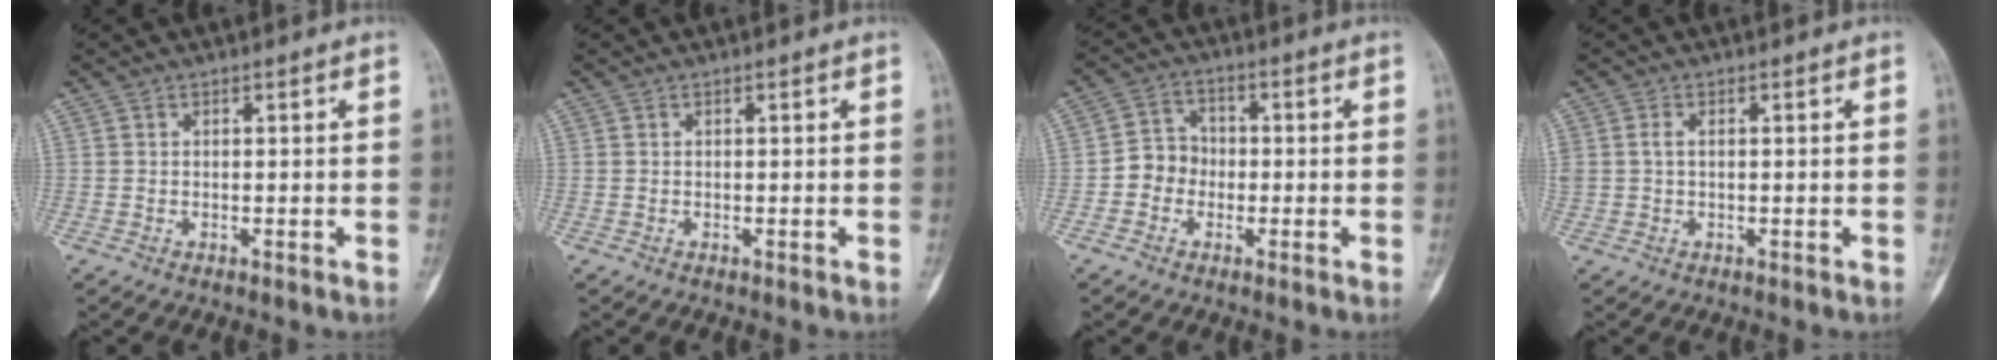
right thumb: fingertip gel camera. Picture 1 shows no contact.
{"total": 0.0}
{"total": 5.6, "force": [-1.4, 5.0, 2.1], "torque": [-0.009, 0.019, -0.038]}
{"total": 2.2, "force": [0.3, 1.5, 1.6], "torque": [-0.043, 0.005, 0.007]}